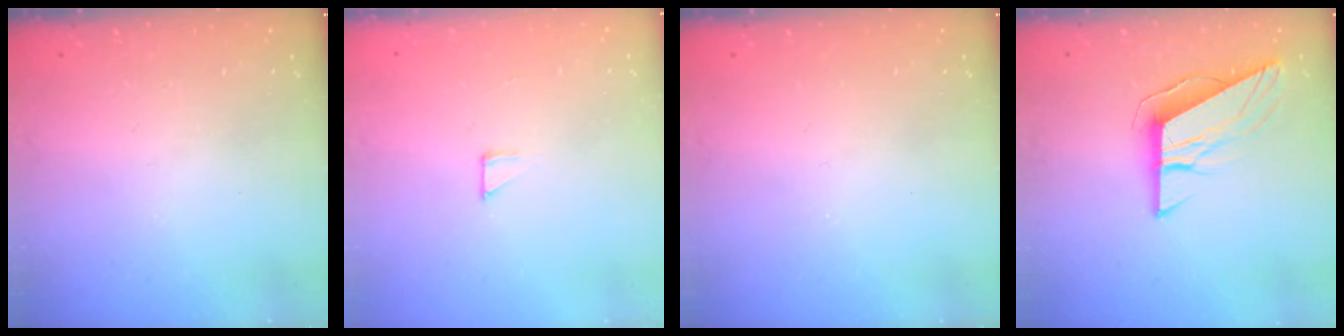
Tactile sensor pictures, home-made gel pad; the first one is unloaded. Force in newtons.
{"total": 2.3, "press": 2.3, "slide": 0.2}
{"total": 0.0}
{"total": 10.0, "press": 9.7, "slide": 2.5}